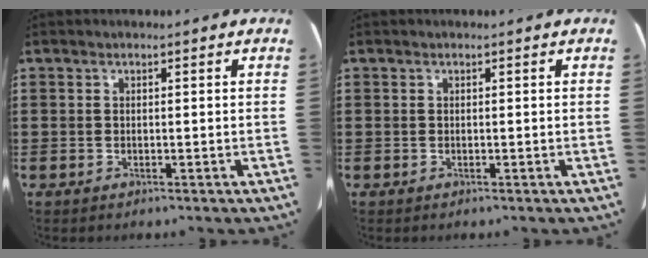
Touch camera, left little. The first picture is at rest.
{"total": 0.0}